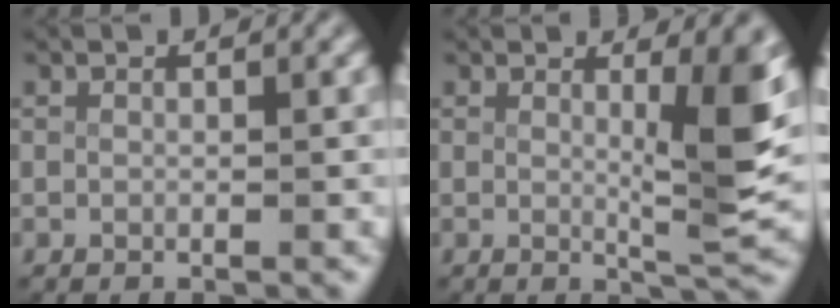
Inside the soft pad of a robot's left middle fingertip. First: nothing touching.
{"total": 5.5, "force": [0.9, 0.7, 5.4], "torque": [-0.072, -0.019, 0.020]}